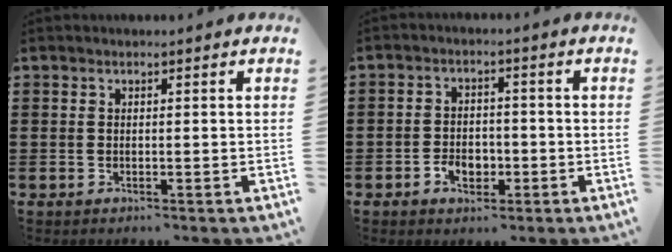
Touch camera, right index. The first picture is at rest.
{"total": 4.0, "force": [-1.7, 2.8, 2.3], "torque": [-0.037, 0.000, -0.032]}